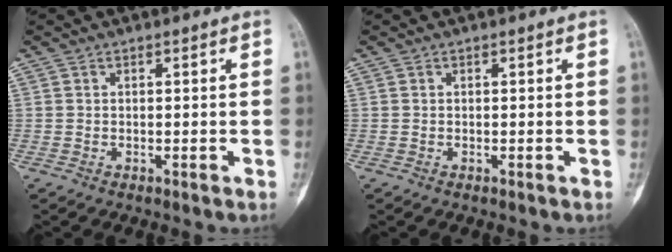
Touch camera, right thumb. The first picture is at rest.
{"total": 0.0}